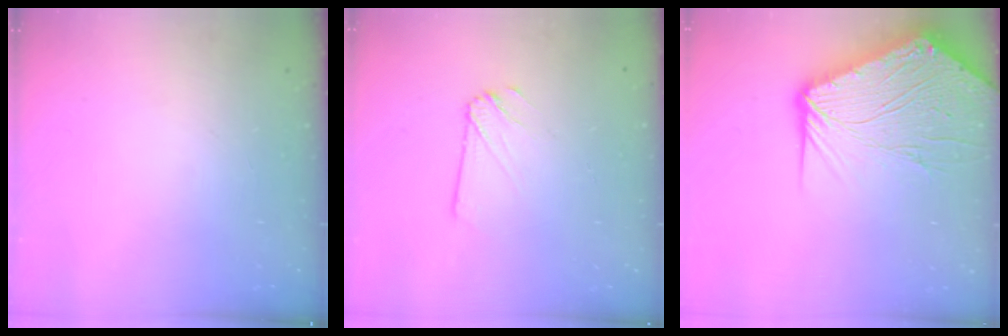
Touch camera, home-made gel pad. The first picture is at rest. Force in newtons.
{"total": 2.2, "press": 2.2, "slide": 0.1}
{"total": 17.4, "press": 17.2, "slide": 2.1}